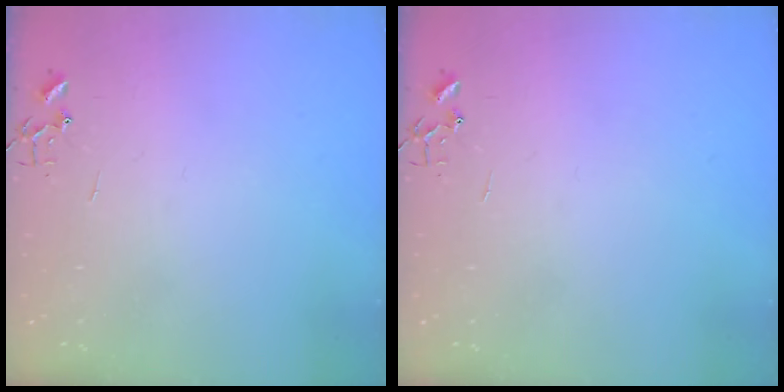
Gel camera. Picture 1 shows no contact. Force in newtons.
{"total": 0.0}